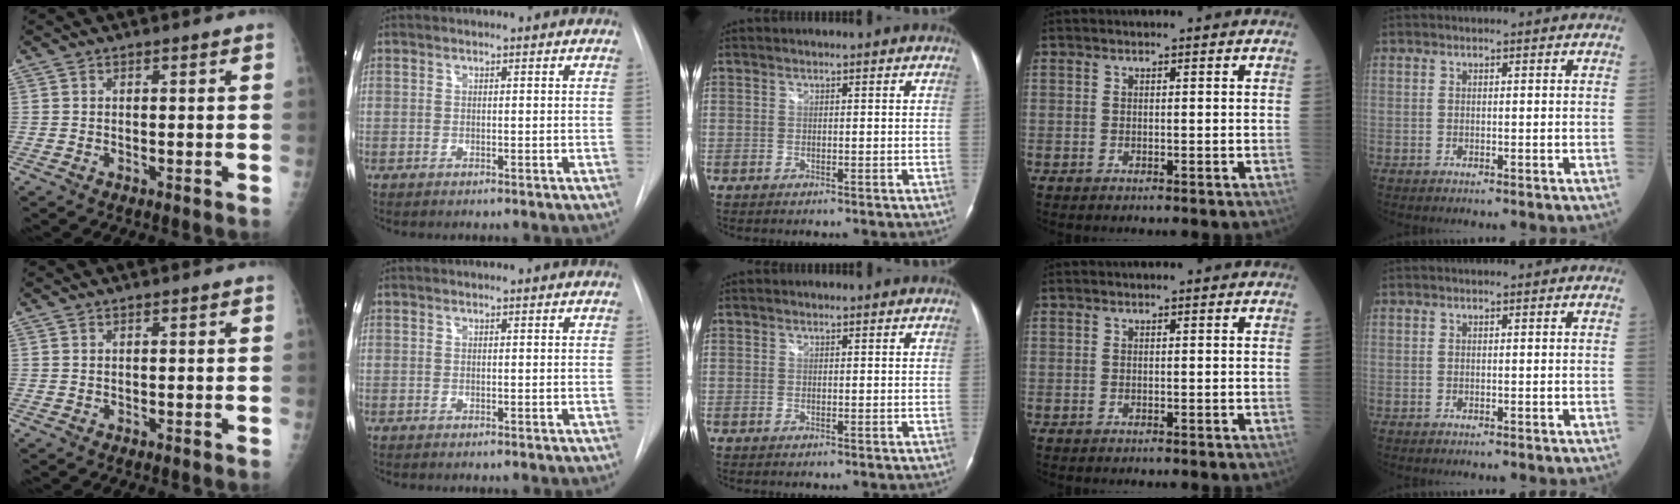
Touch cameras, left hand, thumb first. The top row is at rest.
{}